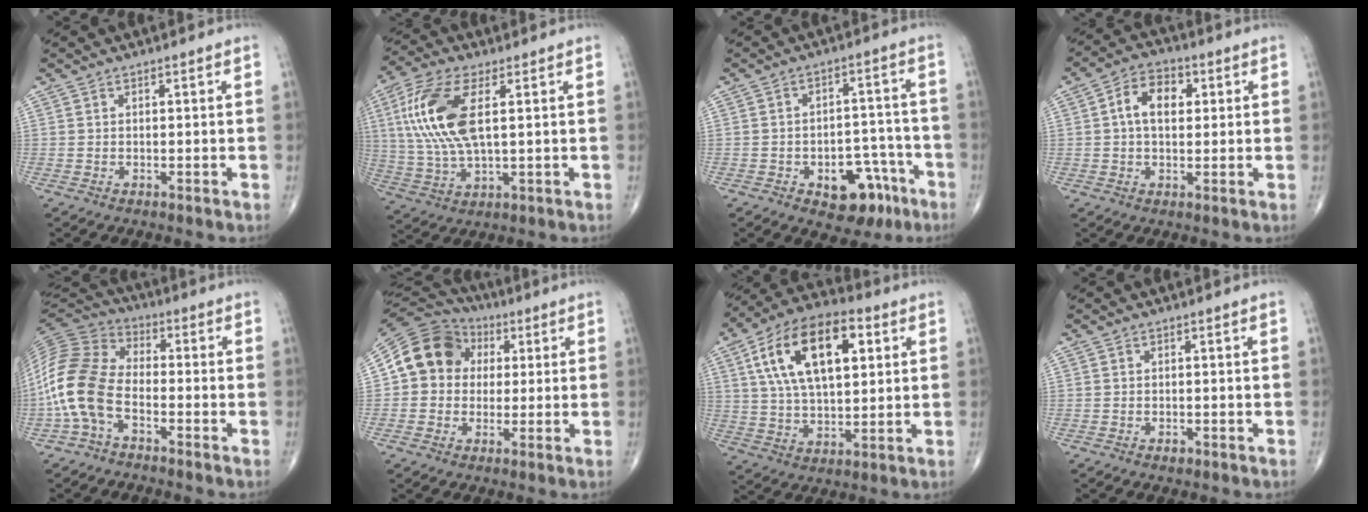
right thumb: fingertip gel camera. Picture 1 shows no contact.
{"total": 14.8, "force": [3.4, 6.1, 13.1], "torque": [-0.298, 0.000, 0.067]}
{"total": 10.9, "force": [-5.6, 6.5, 6.8], "torque": [-0.053, 0.048, -0.069]}
{"total": 7.7, "force": [1.4, 5.0, 5.7], "torque": [-0.081, 0.013, 0.015]}
{"total": 14.1, "force": [-4.2, 8.3, 10.5], "torque": [-0.230, 0.044, -0.095]}
{"total": 13.2, "force": [2.2, 11.4, 6.3], "torque": [-0.096, 0.024, 0.028]}
{"total": 19.5, "force": [6.2, 9.8, 15.7], "torque": [-0.257, 0.003, 0.103]}
{"total": 0.9, "force": [-0.5, 0.6, 0.5], "torque": [-0.008, 0.000, -0.007]}